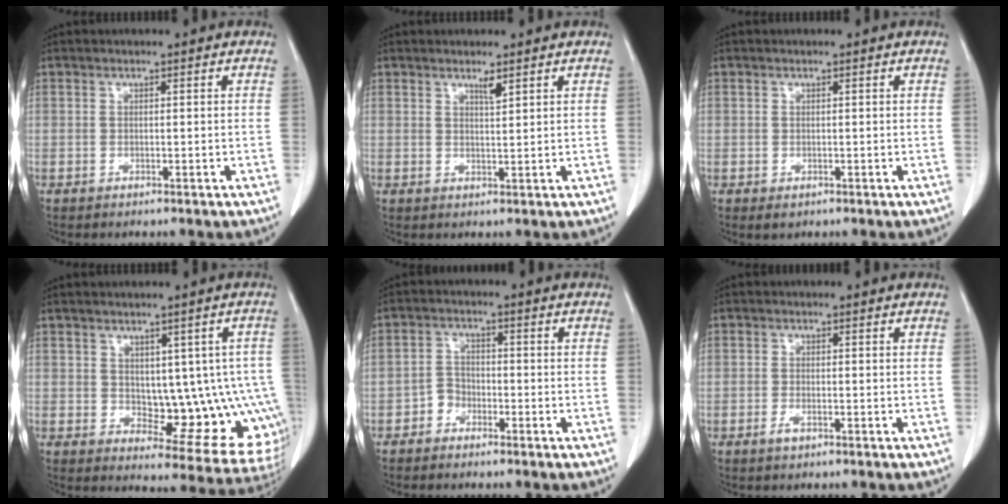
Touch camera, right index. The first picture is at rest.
{"total": 1.6, "force": [1.2, 0.0, 1.1], "torque": [-0.021, -0.005, 0.021]}
{"total": 0.9, "force": [-0.3, 0.8, 0.3], "torque": [-0.005, 0.002, 0.001]}
{"total": 11.9, "force": [0.2, 5.6, 10.5], "torque": [-0.108, 0.006, 0.020]}
{"total": 2.7, "force": [-1.7, 1.9, 0.7], "torque": [-0.009, 0.010, -0.037]}
{"total": 1.4, "force": [-0.9, 0.5, 1.0], "torque": [-0.020, 0.000, -0.014]}